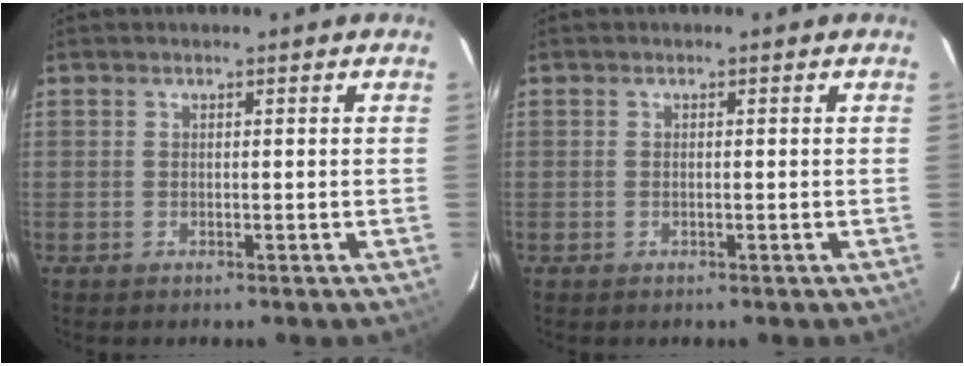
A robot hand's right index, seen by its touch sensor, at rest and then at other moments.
{"total": 0.0}